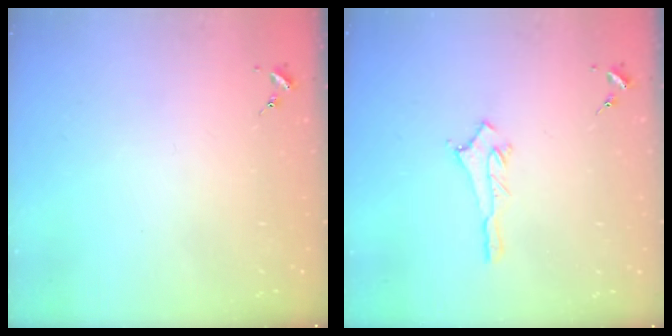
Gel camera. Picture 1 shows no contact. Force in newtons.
{"total": 3.0, "press": 2.9, "slide": 0.3}